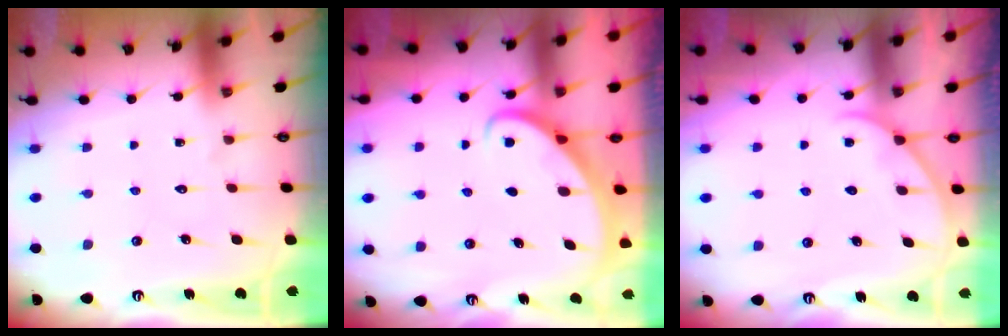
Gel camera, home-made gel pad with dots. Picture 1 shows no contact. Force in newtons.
{"total": 2.8, "press": 2.8, "slide": 0.2}
{"total": 3.2, "press": 3.2, "slide": 0.1}